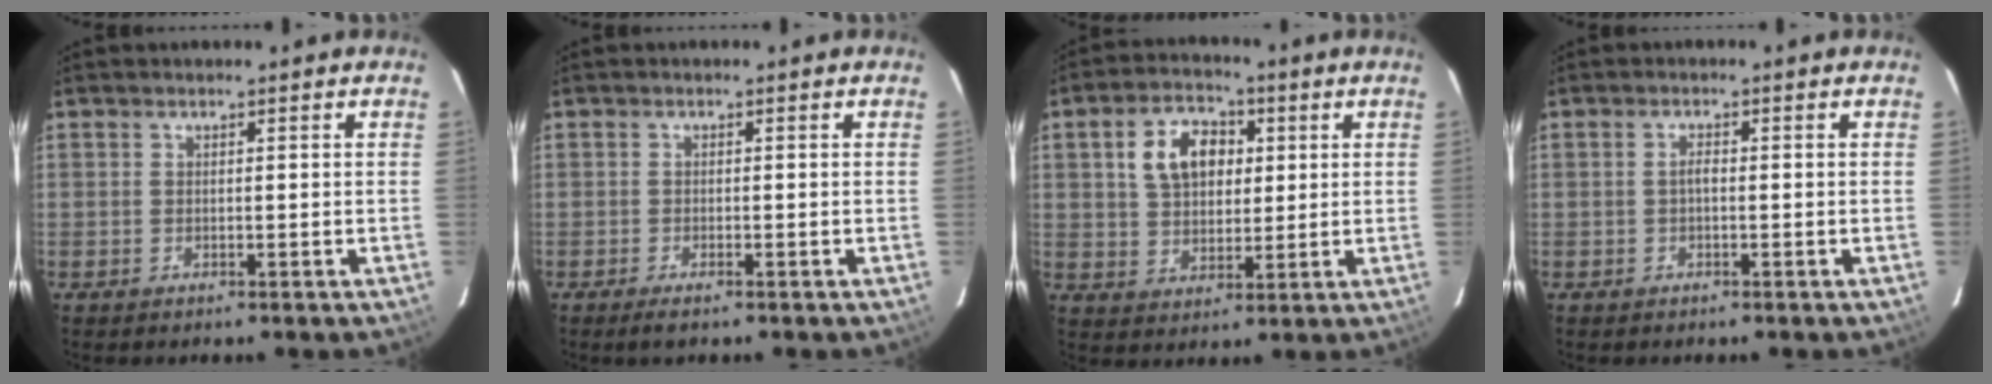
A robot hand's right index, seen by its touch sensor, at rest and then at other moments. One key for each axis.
{"total": 1.8, "fx": -1.4, "fy": 0.2, "fz": 1.1, "tx": -0.025, "ty": -0.006, "tz": -0.027}
{"total": 10.0, "fx": 2.8, "fy": 6.8, "fz": 6.7, "tx": -0.128, "ty": 0.027, "tz": 0.052}
{"total": 2.0, "fx": -0.6, "fy": 0.3, "fz": 1.9, "tx": -0.039, "ty": 0.006, "tz": -0.012}